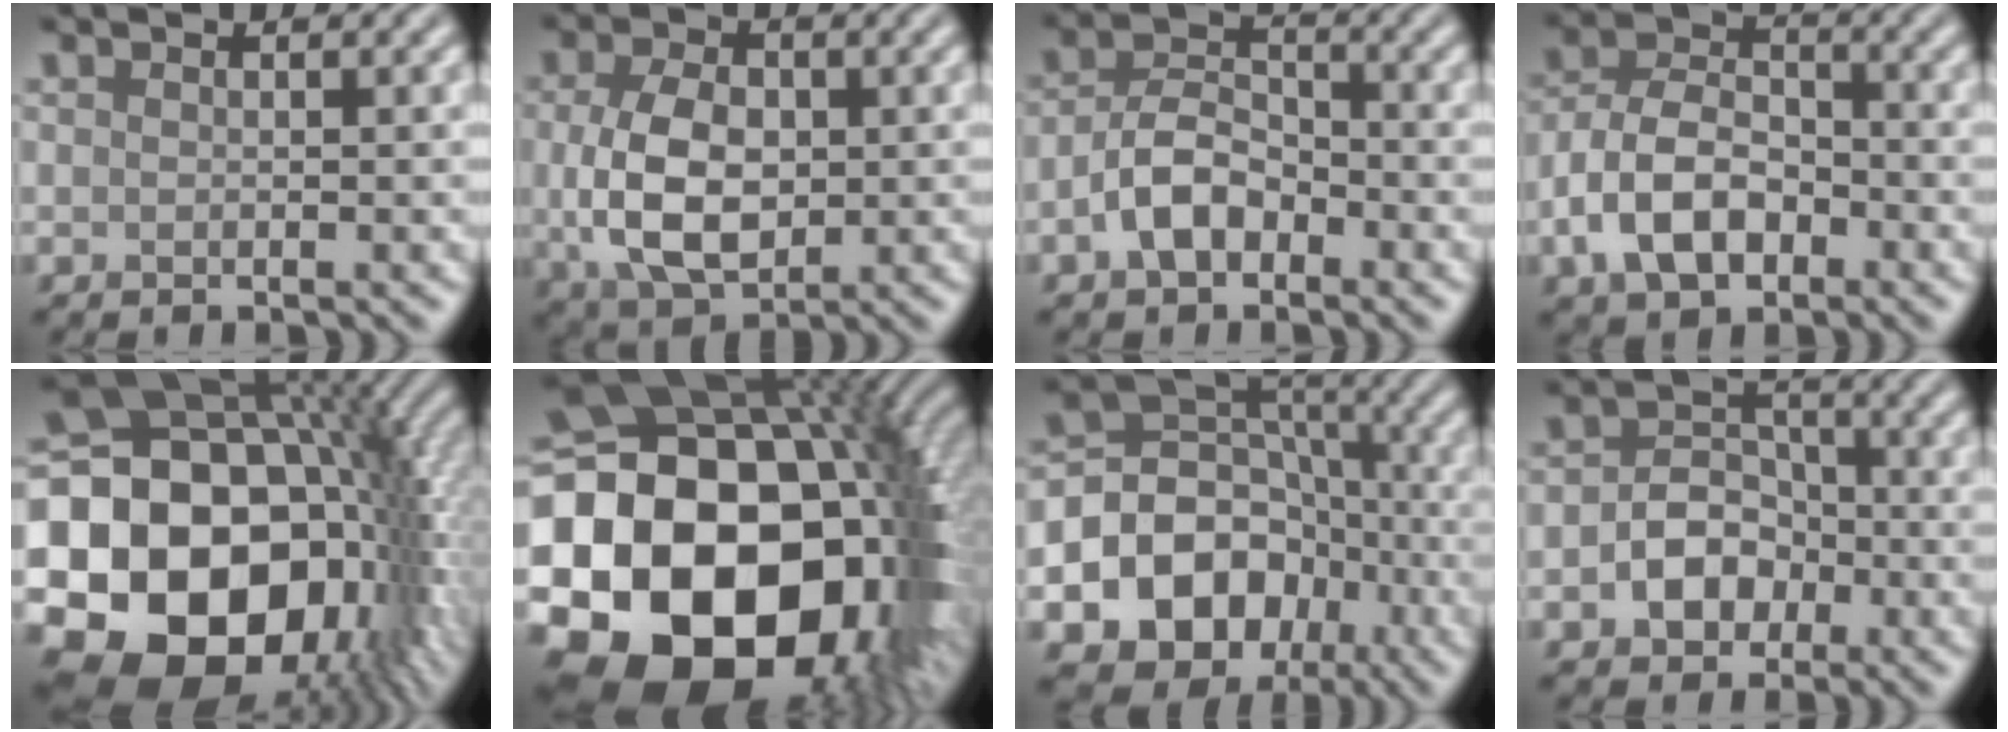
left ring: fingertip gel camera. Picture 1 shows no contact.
{"total": 6.7, "force": [-0.1, 4.4, 5.1], "torque": [-0.110, -0.003, -0.001]}
{"total": 4.0, "force": [-1.8, 2.5, 2.6], "torque": [-0.049, 0.009, -0.039]}
{"total": 6.2, "force": [-2.5, 4.0, 4.1], "torque": [-0.079, 0.004, -0.052]}
{"total": 21.9, "force": [-3.6, 16.1, 14.4], "torque": [-0.227, -0.023, -0.070]}
{"total": 26.3, "force": [-6.1, 20.8, 14.8], "torque": [-0.263, -0.037, -0.140]}
{"total": 12.3, "force": [-4.3, 10.4, 5.0], "torque": [-0.089, -0.009, -0.089]}
{"total": 4.1, "force": [-1.3, 3.2, 2.1], "torque": [-0.024, 0.004, -0.024]}